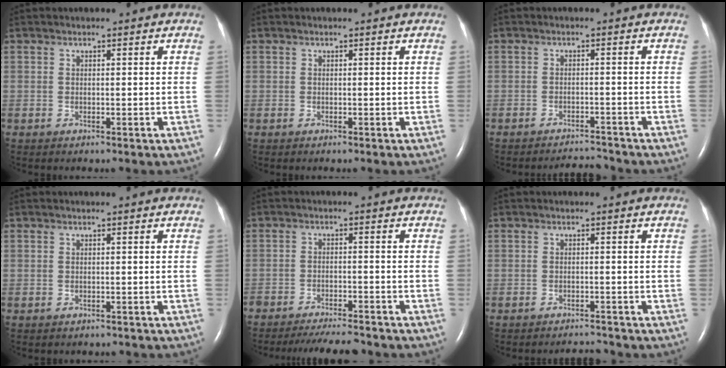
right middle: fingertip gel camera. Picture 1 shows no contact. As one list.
[{"total": 0.0}, {"total": 3.2, "force": [-3.1, -0.2, -0.2], "torque": [-0.001, -0.010, -0.048]}, {"total": 1.9, "force": [-1.7, 0.8, 0.4], "torque": [-0.012, -0.002, -0.019]}, {"total": 9.6, "force": [-8.9, 1.4, 3.5], "torque": [-0.048, -0.012, -0.127]}, {"total": 2.1, "force": [-2.1, 0.0, 0.0], "torque": [-0.002, -0.010, -0.028]}]